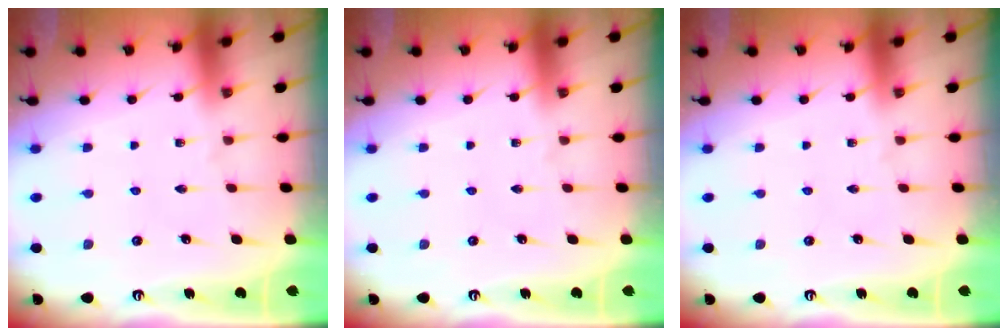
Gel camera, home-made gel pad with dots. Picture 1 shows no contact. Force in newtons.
{"total": 0.0}
{"total": 0.0}